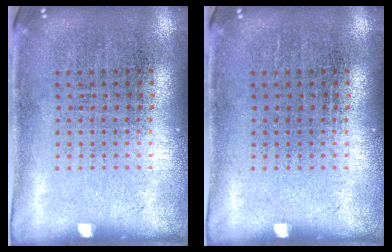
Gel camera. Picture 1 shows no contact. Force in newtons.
{"total": 0.0}